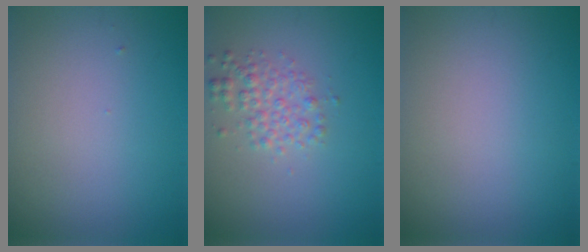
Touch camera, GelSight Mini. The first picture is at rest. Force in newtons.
{"total": 2.5, "press": 2.5, "slide": 0.0}
{"total": 0.0}